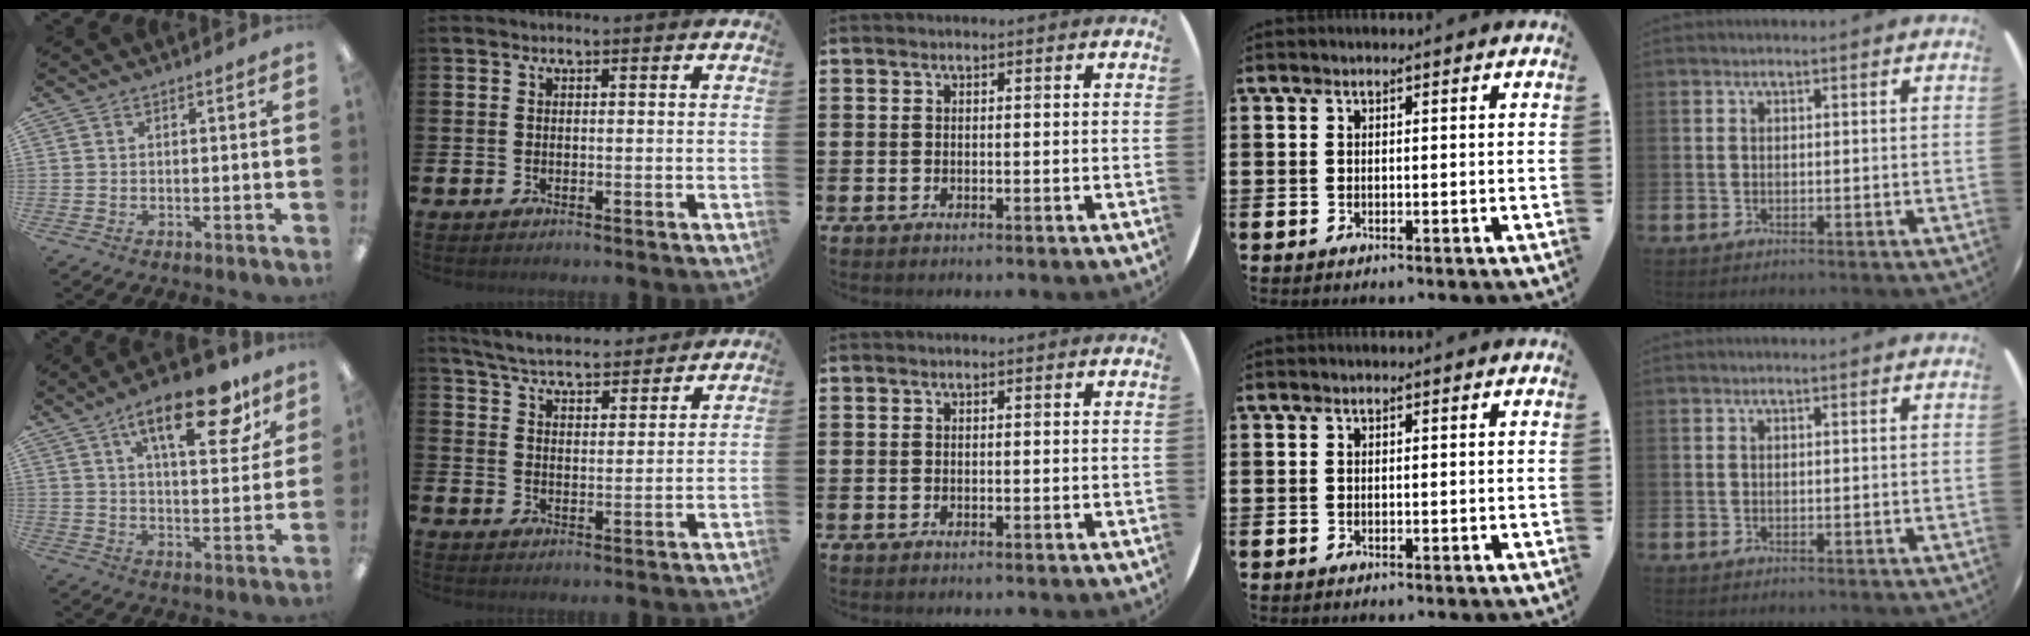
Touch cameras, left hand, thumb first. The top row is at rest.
{"thumb": {"total": 19.2, "force": [10.6, 7.7, 14.1], "torque": [-0.199, -0.043, 0.164]}, "index": {"total": 5.8, "force": [5.7, 0.9, 1.0], "torque": [-0.045, -0.031, 0.101]}}